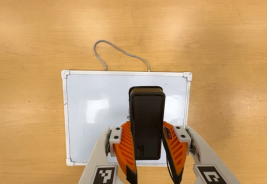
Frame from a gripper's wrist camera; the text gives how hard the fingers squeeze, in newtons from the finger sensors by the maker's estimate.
{"total": 6.3, "left": 5.6, "right": 7.0}